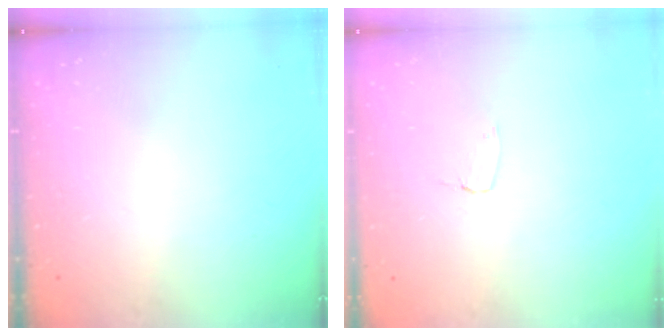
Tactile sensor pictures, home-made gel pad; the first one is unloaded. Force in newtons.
{"total": 2.6, "press": 2.6, "slide": 0.2}